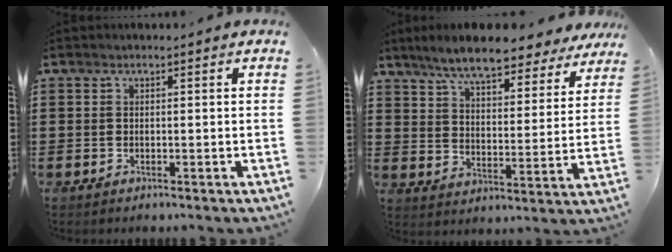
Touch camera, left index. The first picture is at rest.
{"total": 7.9, "force": [7.2, 0.9, 3.2], "torque": [-0.092, -0.029, 0.128]}